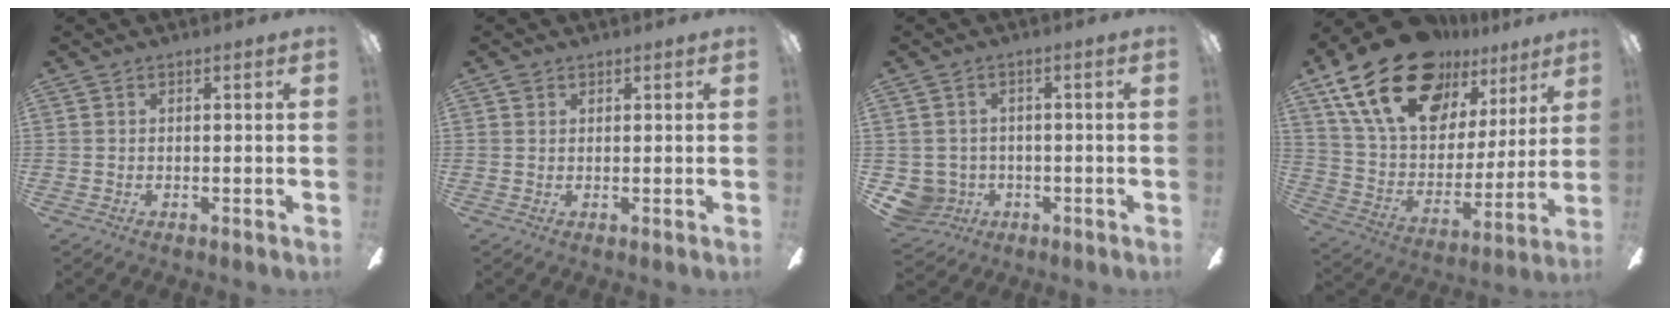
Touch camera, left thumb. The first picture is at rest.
{"total": 1.1, "force": [0.8, 0.7, 0.1], "torque": [-0.002, 0.002, 0.015]}
{"total": 5.0, "force": [-0.8, 4.9, 0.7], "torque": [-0.046, 0.005, -0.013]}
{"total": 24.9, "force": [16.3, 13.4, 13.2], "torque": [-0.248, -0.094, 0.298]}